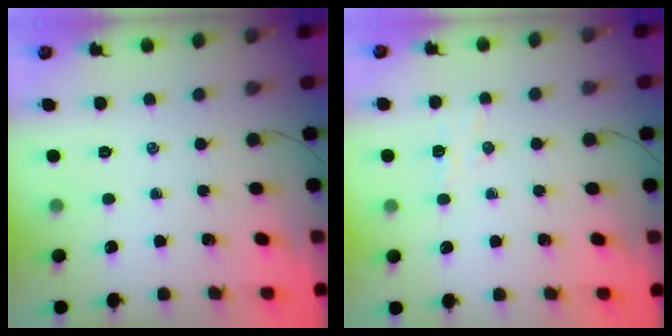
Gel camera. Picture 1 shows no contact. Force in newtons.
{"total": 3.9, "press": 3.8, "slide": 1.0}